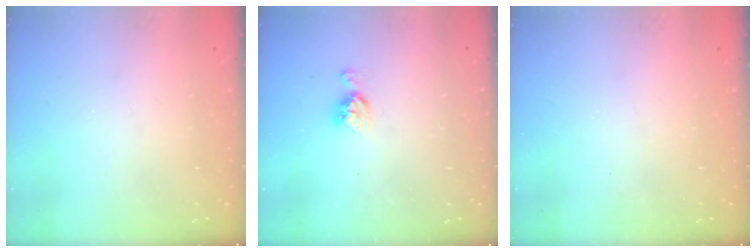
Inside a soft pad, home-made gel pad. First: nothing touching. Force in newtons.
{"total": 5.7, "press": 5.7, "slide": 0.3}
{"total": 0.0}